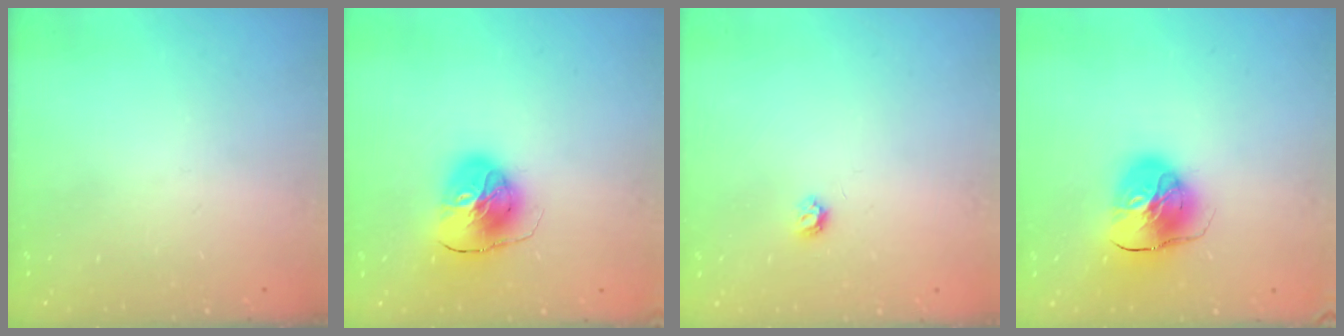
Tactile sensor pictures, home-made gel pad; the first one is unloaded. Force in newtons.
{"total": 11.3, "press": 11.2, "slide": 1.4}
{"total": 4.0, "press": 4.0, "slide": 0.6}
{"total": 11.2, "press": 11.1, "slide": 1.5}